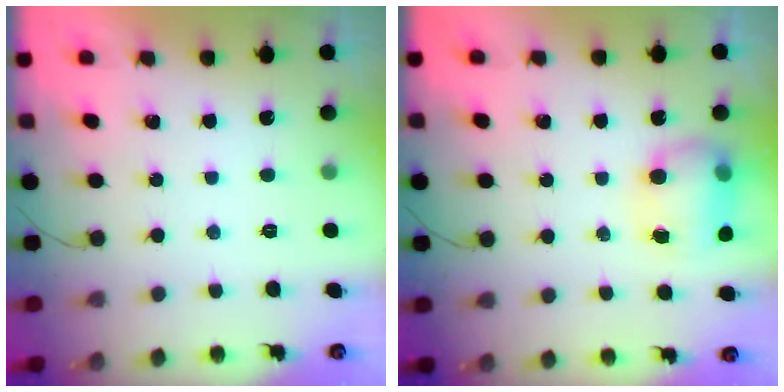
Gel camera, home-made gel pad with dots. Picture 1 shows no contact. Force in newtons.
{"total": 8.8, "press": 8.4, "slide": 2.8}